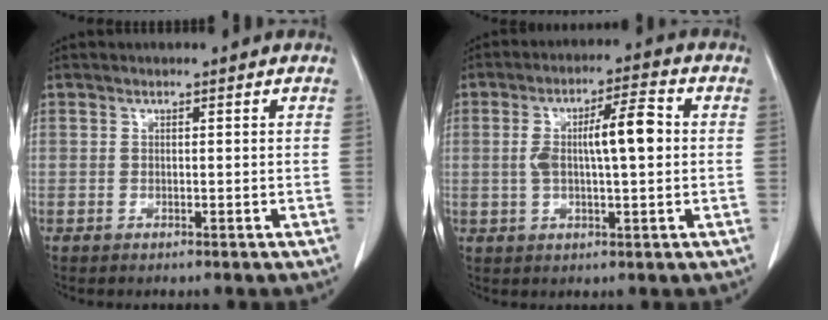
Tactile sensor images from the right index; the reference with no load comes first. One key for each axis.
{"total": 8.2, "fx": 0.5, "fy": 1.6, "fz": 8.1, "tx": -0.146, "ty": 0.019, "tz": 0.008}